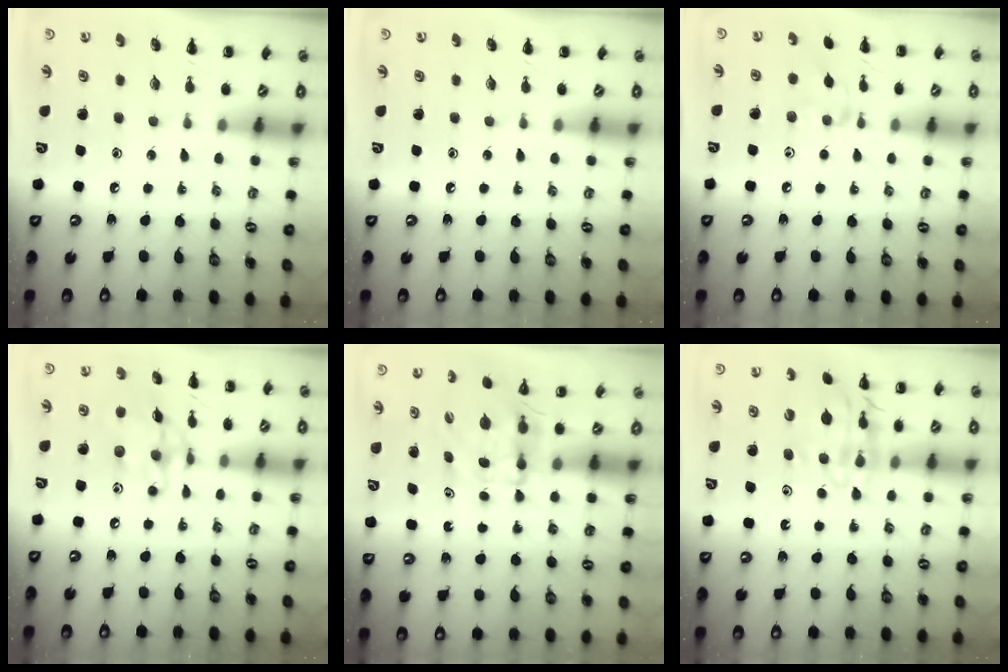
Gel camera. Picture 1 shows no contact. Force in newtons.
{"total": 0.0}
{"total": 5.7, "press": 5.7, "slide": 0.8}
{"total": 12.2, "press": 12.2, "slide": 0.6}
{"total": 4.0, "press": 4.0, "slide": 0.1}
{"total": 13.1, "press": 13.0, "slide": 2.2}